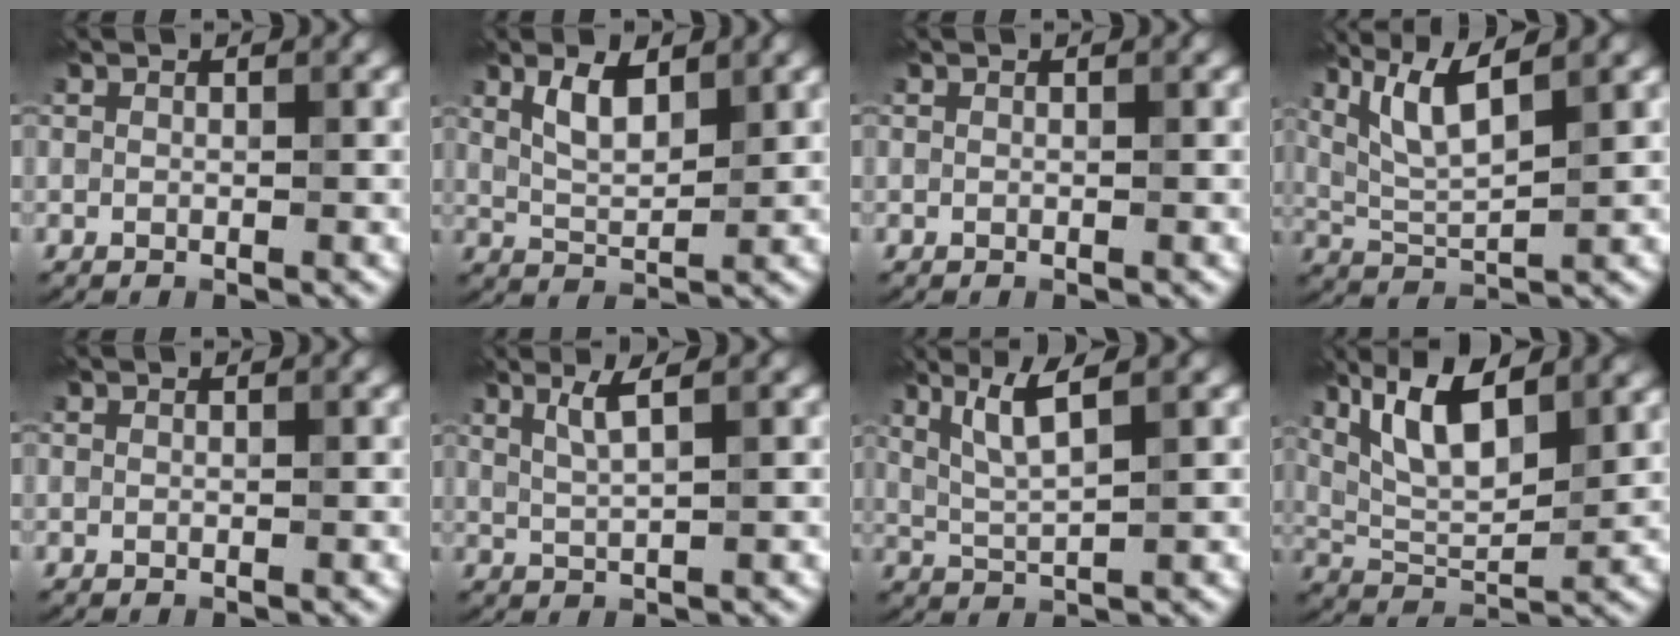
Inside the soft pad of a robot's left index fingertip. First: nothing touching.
{"total": 3.1, "force": [1.8, 1.2, 2.2], "torque": [-0.047, 0.005, 0.035]}
{"total": 0.0}
{"total": 4.9, "force": [2.8, 0.9, 3.9], "torque": [-0.083, 0.005, 0.060]}
{"total": 0.0}
{"total": 2.2, "force": [1.3, 0.2, 1.7], "torque": [-0.032, 0.008, 0.024]}
{"total": 3.7, "force": [1.9, 0.4, 3.1], "torque": [-0.065, 0.008, 0.042]}
{"total": 7.8, "force": [4.3, 2.6, 6.0], "torque": [-0.114, 0.011, 0.083]}